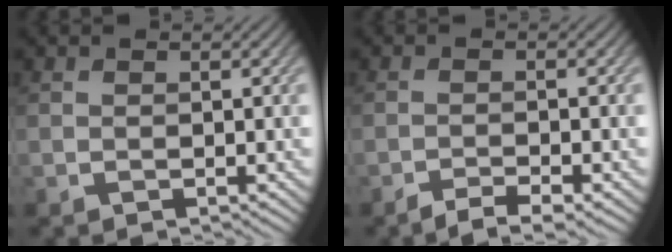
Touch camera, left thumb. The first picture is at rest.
{"total": 3.0, "force": [-2.3, 0.4, 1.8], "torque": [-0.030, 0.002, -0.046]}